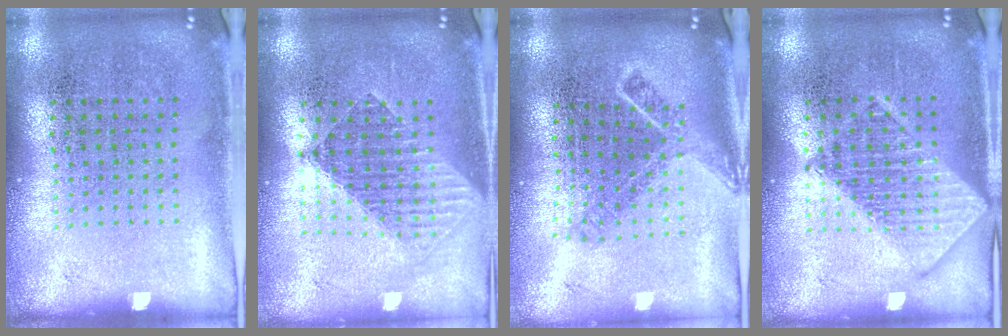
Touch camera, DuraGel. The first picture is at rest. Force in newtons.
{"total": 1.6, "press": 1.4, "slide": 0.7}
{"total": 1.8, "press": 1.3, "slide": 1.2}
{"total": 2.4, "press": 2.4, "slide": 0.3}